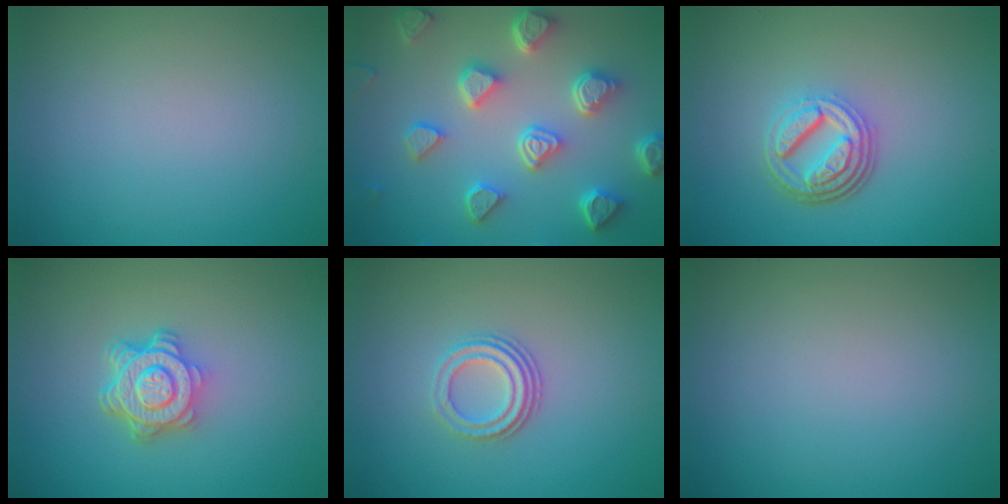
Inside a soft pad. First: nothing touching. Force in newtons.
{"total": 6.6, "press": 5.3, "slide": 4.0}
{"total": 4.9, "press": 3.5, "slide": 3.4}
{"total": 4.8, "press": 3.7, "slide": 3.1}
{"total": 2.9, "press": 2.2, "slide": 2.0}
{"total": 0.0}